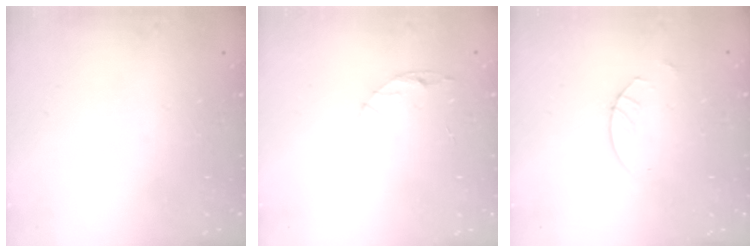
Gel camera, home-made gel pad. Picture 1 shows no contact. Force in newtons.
{"total": 4.3, "press": 4.3, "slide": 0.5}
{"total": 2.4, "press": 2.4, "slide": 0.1}